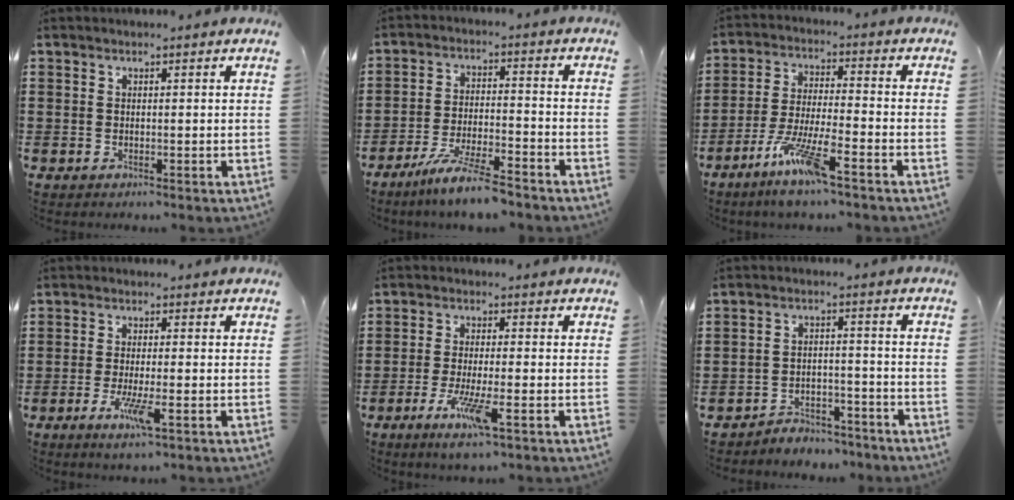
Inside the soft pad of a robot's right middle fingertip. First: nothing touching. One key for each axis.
{"total": 7.5, "fx": -6.5, "fy": 0.2, "fz": 3.8, "tx": -0.082, "ty": -0.008, "tz": -0.125}
{"total": 8.2, "fx": -5.6, "fy": 0.6, "fz": 5.9, "tx": -0.118, "ty": -0.006, "tz": -0.105}
{"total": 4.9, "fx": -2.3, "fy": 0.6, "fz": 4.3, "tx": -0.095, "ty": -0.018, "tz": -0.044}
{"total": 6.4, "fx": -3.3, "fy": 0.7, "fz": 5.5, "tx": -0.111, "ty": -0.016, "tz": -0.059}
{"total": 4.0, "fx": -4.0, "fy": 0.7, "fz": -0.1, "tx": -0.005, "ty": 0.006, "tz": -0.086}